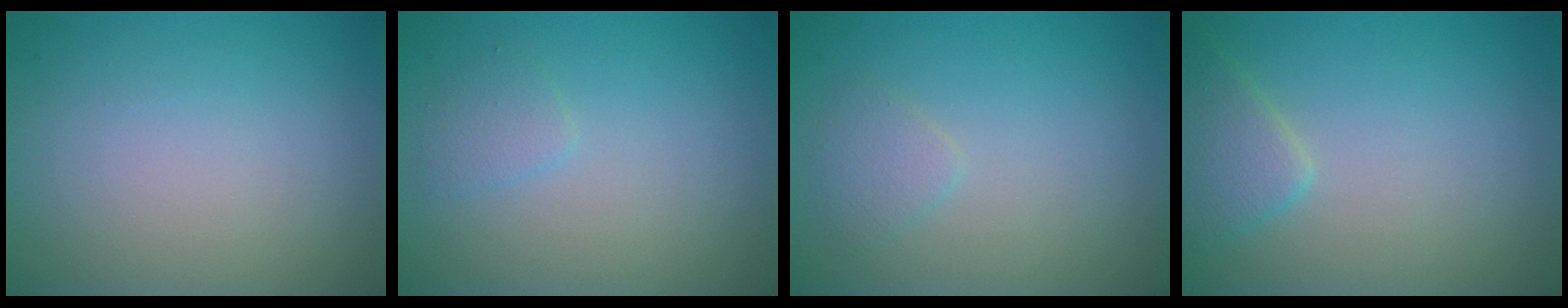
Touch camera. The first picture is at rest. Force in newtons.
{"total": 1.2, "press": 1.2, "slide": 0.0}
{"total": 1.3, "press": 1.3, "slide": 0.1}
{"total": 2.7, "press": 2.7, "slide": 0.2}